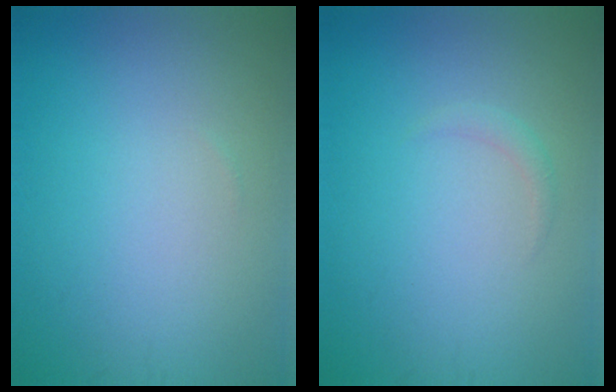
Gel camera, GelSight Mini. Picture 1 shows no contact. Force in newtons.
{"total": 0.9, "press": 0.9, "slide": 0.1}